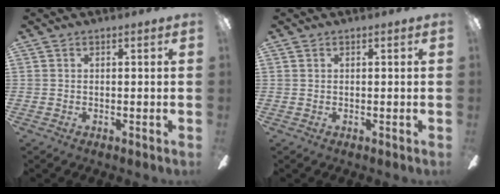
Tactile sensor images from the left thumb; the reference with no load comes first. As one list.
[{"total": 0.0}]